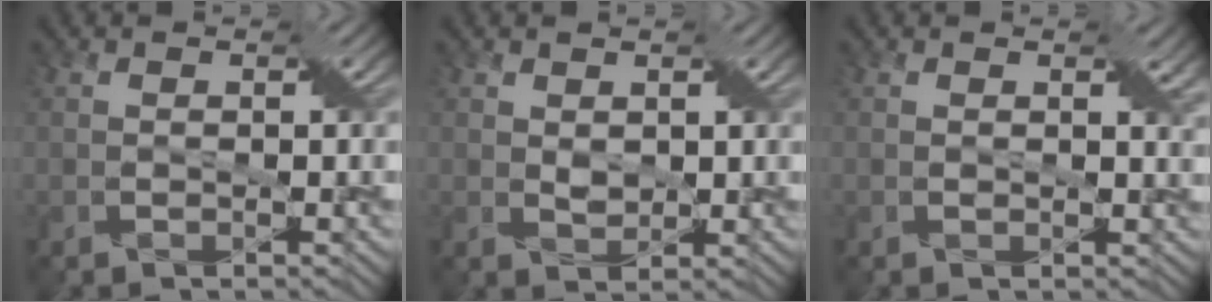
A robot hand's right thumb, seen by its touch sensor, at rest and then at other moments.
{"total": 1.8, "force": [0.9, 1.3, 0.9], "torque": [-0.023, -0.002, 0.019]}
{"total": 1.5, "force": [0.9, 0.6, 1.0], "torque": [-0.015, -0.005, 0.018]}